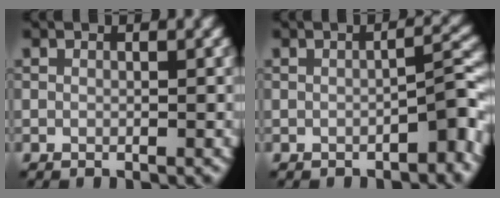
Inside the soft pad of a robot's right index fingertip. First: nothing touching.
{"total": 3.0, "force": [-1.7, 0.8, 2.3], "torque": [-0.029, 0.018, -0.026]}